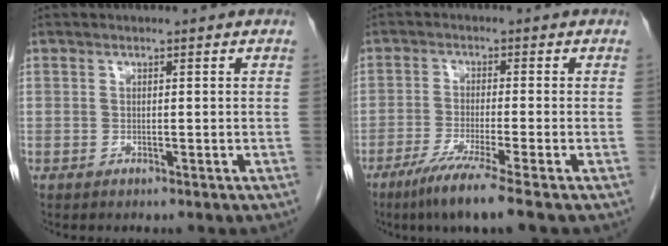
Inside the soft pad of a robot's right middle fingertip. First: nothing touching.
{"total": 7.5, "force": [-5.1, -1.3, 5.4], "torque": [-0.098, -0.027, -0.094]}